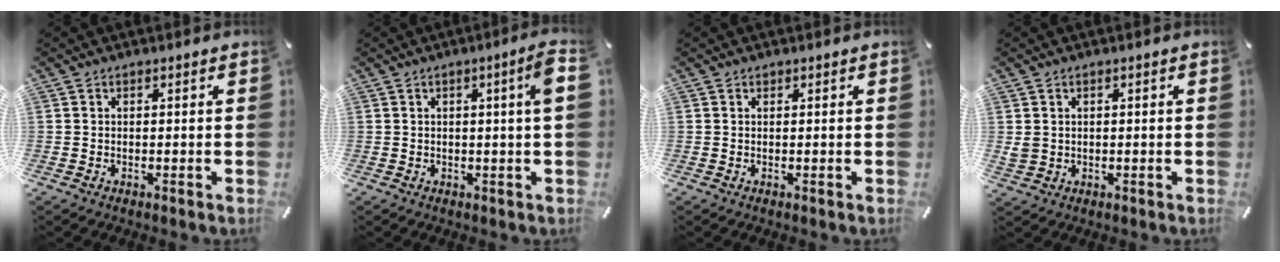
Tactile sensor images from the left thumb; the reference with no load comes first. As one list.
[{"total": 5.9, "force": [1.1, 0.5, 5.8], "torque": [-0.083, -0.012, 0.012]}, {"total": 0.0}, {"total": 2.2, "force": [0.3, 2.1, 0.7], "torque": [-0.015, 0.004, 0.005]}]